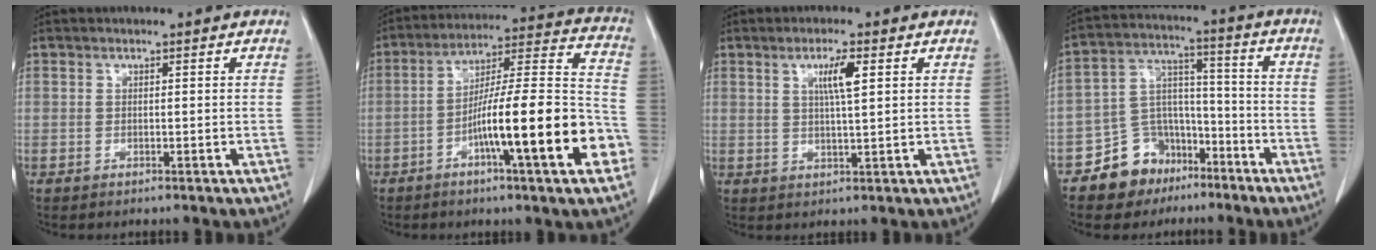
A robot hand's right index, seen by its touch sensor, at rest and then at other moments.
{"total": 19.4, "force": [-6.9, 1.1, 18.1], "torque": [-0.258, 0.010, -0.107]}
{"total": 4.3, "force": [1.6, 0.2, 4.0], "torque": [-0.071, -0.001, 0.028]}
{"total": 10.4, "force": [-6.8, 7.5, 2.5], "torque": [-0.050, 0.047, -0.109]}